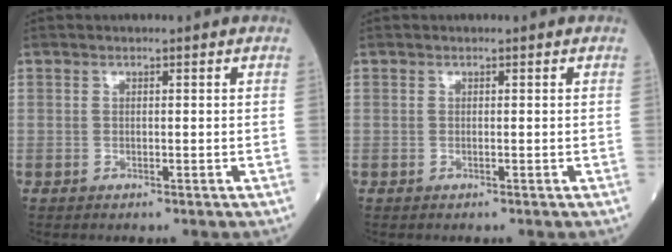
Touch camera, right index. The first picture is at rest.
{"total": 0.0}